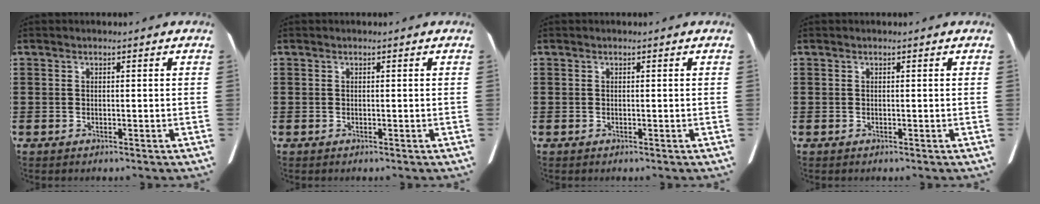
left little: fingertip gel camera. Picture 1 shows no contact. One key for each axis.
{"total": 0.0}
{"total": 0.0}
{"total": 0.0}